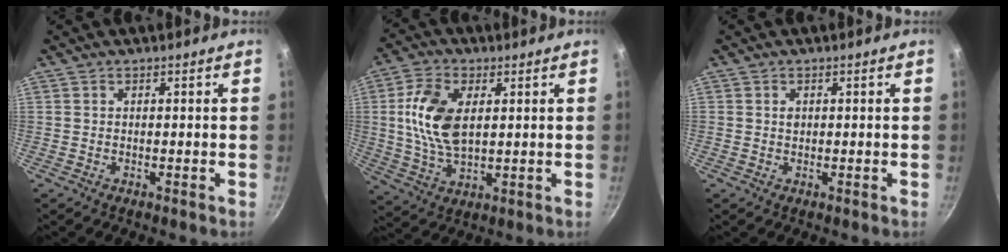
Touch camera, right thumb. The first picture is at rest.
{"total": 12.2, "force": [2.2, 6.9, 9.8], "torque": [-0.184, -0.002, 0.042]}
{"total": 1.1, "force": [0.2, 0.9, 0.6], "torque": [-0.005, -0.001, 0.002]}